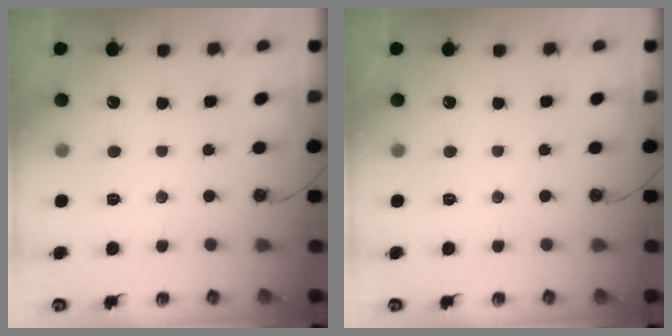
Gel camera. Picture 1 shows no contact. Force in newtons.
{"total": 0.0}